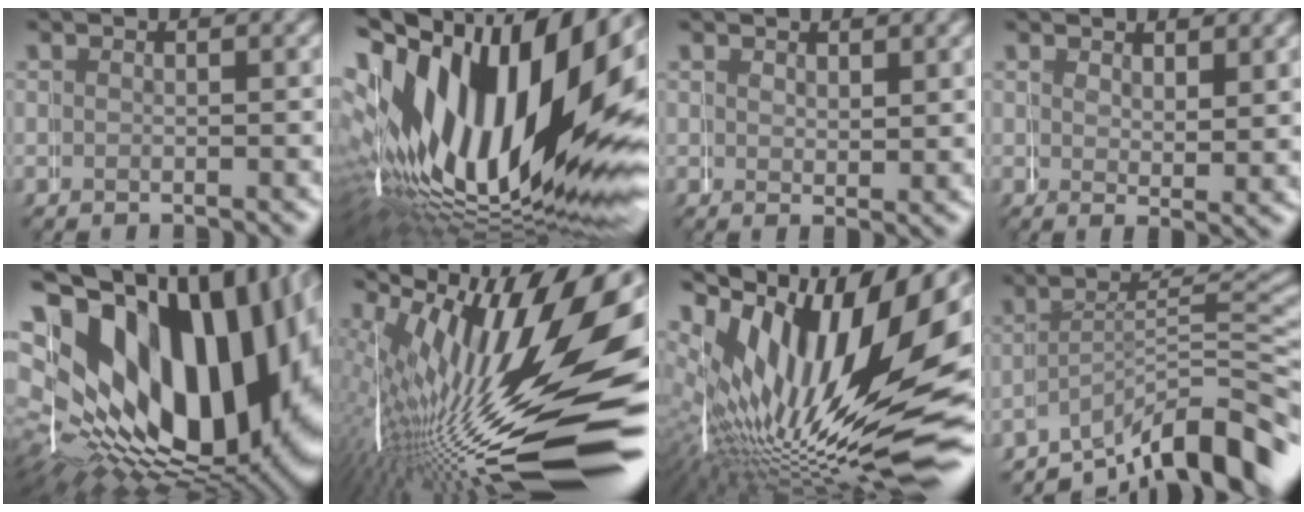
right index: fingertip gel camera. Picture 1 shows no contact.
{"total": 23.6, "force": [-0.5, 14.3, 18.8], "torque": [-0.290, 0.006, -0.007]}
{"total": 1.2, "force": [1.0, 0.3, 0.4], "torque": [-0.009, -0.010, 0.021]}
{"total": 2.1, "force": [1.3, 0.7, 1.5], "torque": [-0.027, -0.018, 0.025]}
{"total": 25.1, "force": [0.3, 16.2, 19.2], "torque": [-0.318, -0.007, 0.013]}
{"total": 18.2, "force": [-2.7, 7.5, 16.3], "torque": [-0.210, -0.010, -0.019]}
{"total": 18.9, "force": [0.1, 10.6, 15.7], "torque": [-0.232, 0.007, 0.003]}
{"total": 10.5, "force": [-6.8, 4.6, 6.6], "torque": [-0.089, -0.009, -0.101]}